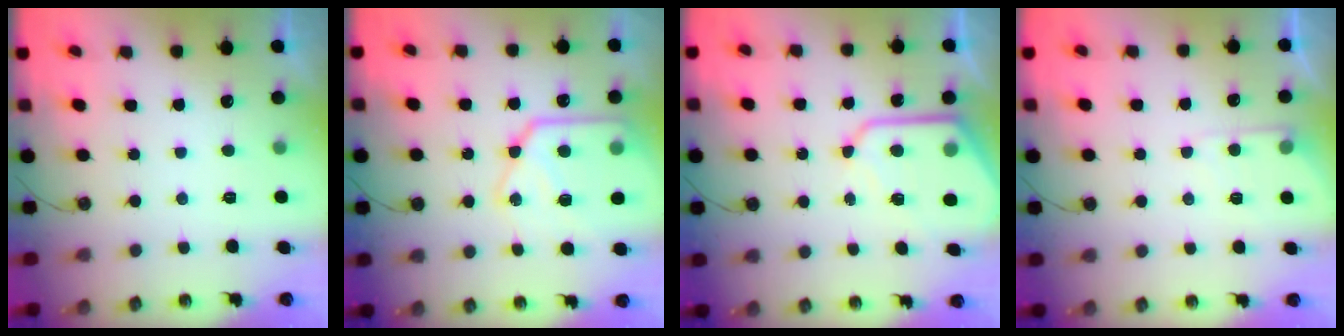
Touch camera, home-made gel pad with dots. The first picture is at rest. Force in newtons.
{"total": 17.1, "press": 17.0, "slide": 1.6}
{"total": 10.7, "press": 10.7, "slide": 0.9}
{"total": 5.5, "press": 5.5, "slide": 0.7}